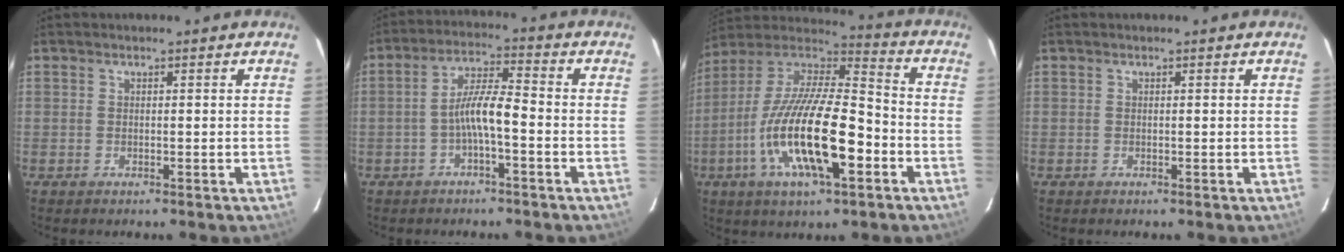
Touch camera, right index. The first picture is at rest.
{"total": 6.0, "force": [-2.3, 0.8, 5.5], "torque": [-0.112, 0.013, -0.040]}
{"total": 22.5, "force": [-7.6, 7.0, 20.0], "torque": [-0.379, -0.028, -0.143]}
{"total": 0.0}